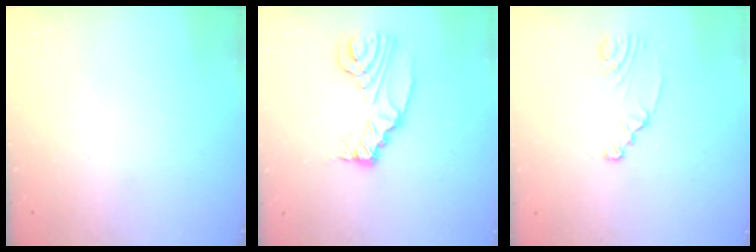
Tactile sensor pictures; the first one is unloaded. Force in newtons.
{"total": 10.4, "press": 10.4, "slide": 1.2}
{"total": 2.3, "press": 2.3, "slide": 0.3}